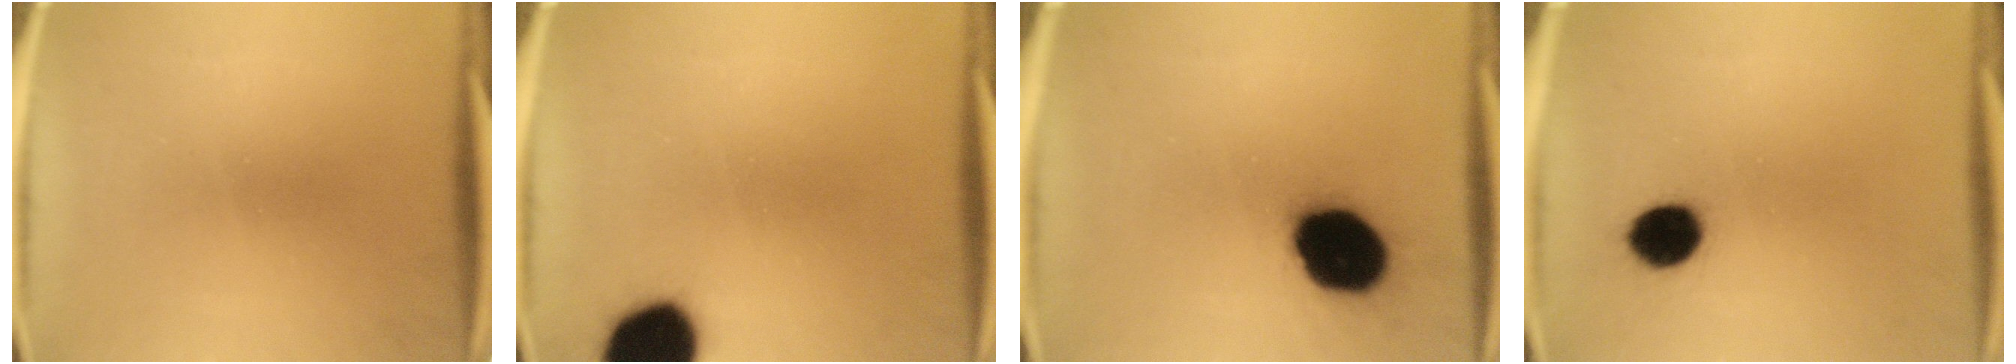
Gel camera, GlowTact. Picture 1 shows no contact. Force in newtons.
{"total": 15.5}
{"total": 19.3}
{"total": 8.0}